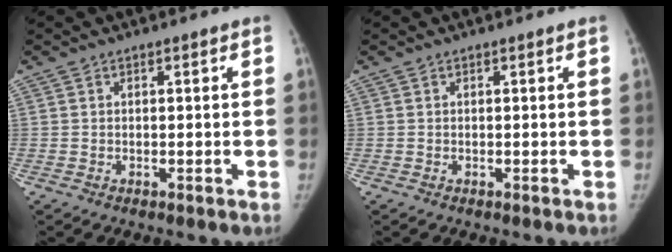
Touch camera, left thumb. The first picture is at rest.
{"total": 0.0}